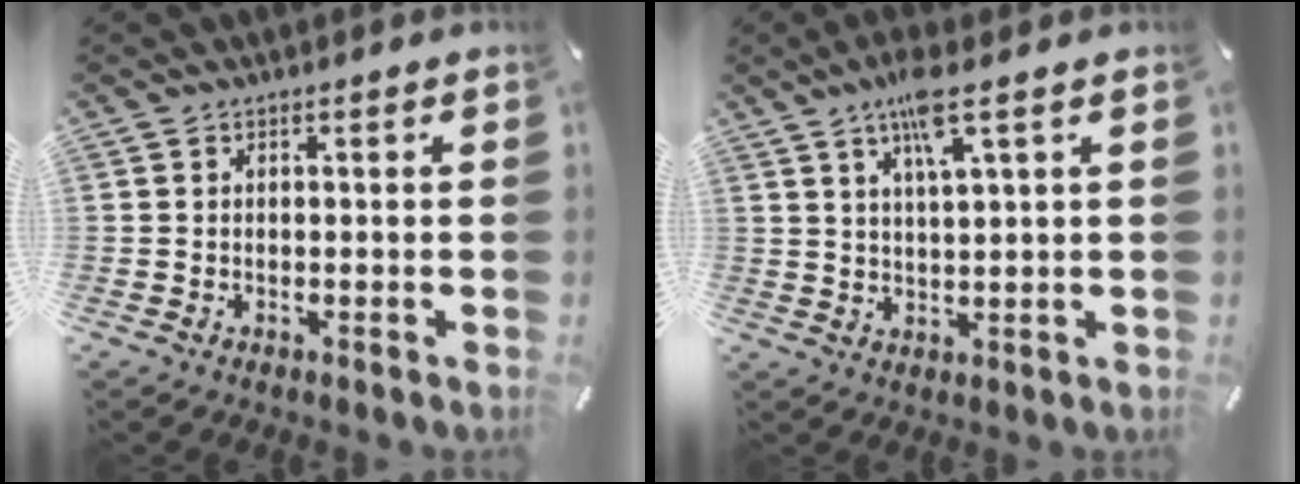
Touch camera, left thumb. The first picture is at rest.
{"total": 7.8, "force": [4.6, 1.1, 6.2], "torque": [-0.124, -0.002, 0.077]}